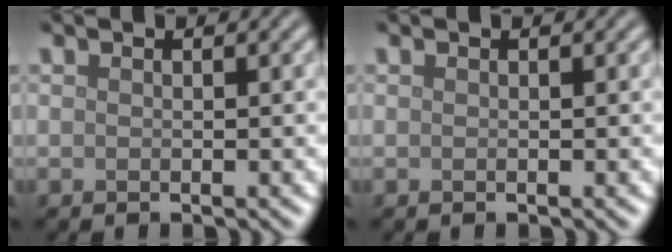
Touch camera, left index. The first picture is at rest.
{"total": 0.0}